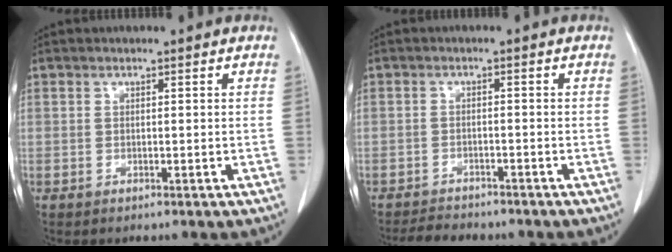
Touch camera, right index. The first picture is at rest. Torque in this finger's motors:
{"motor_torque": [-0.03, -0.15, -0.01, 0.00]}